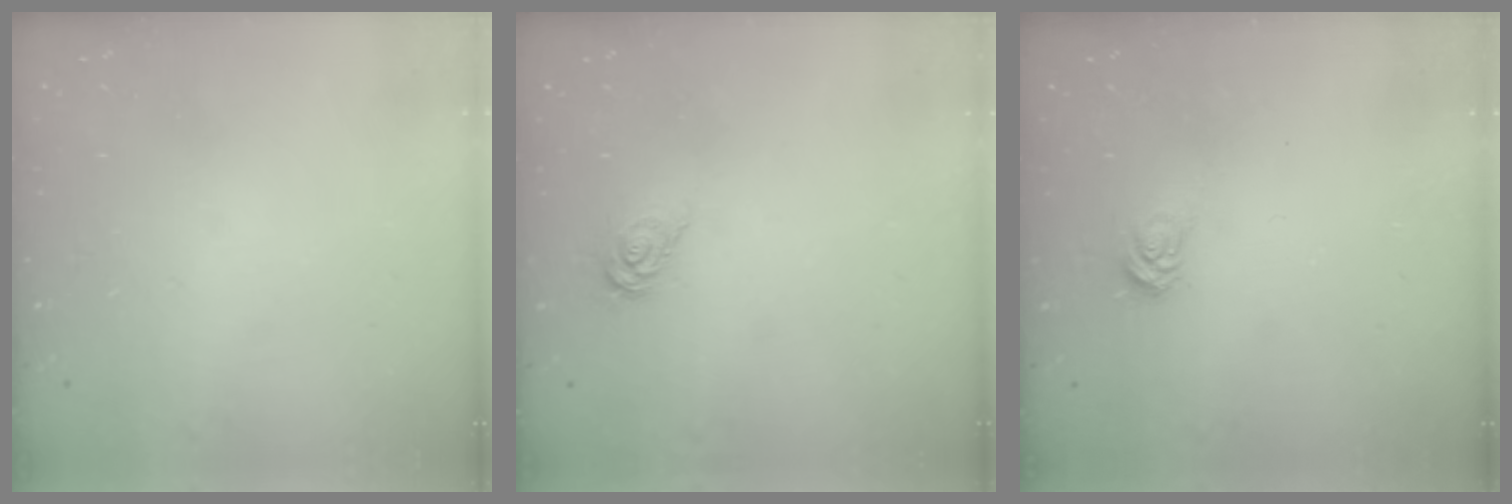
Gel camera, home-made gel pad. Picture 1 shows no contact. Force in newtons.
{"total": 5.8, "press": 5.8, "slide": 0.3}
{"total": 5.1, "press": 5.1, "slide": 0.7}